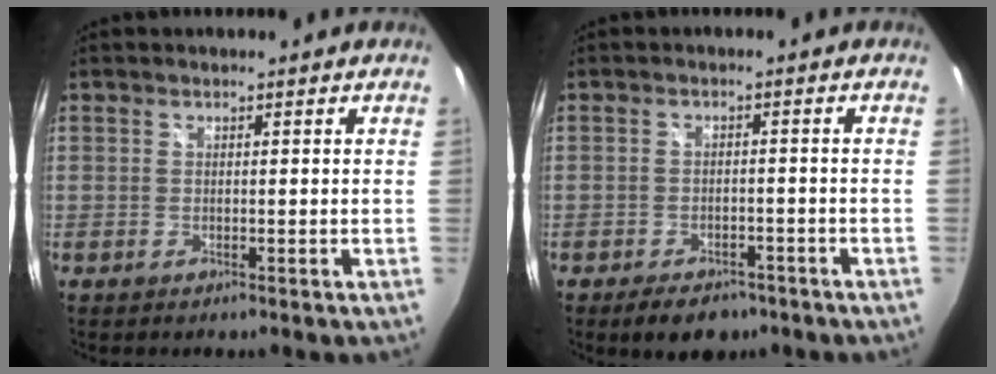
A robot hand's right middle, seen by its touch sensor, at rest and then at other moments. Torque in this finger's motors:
{"motor_torque": [0.53, -0.54, 0.05, 0.06]}